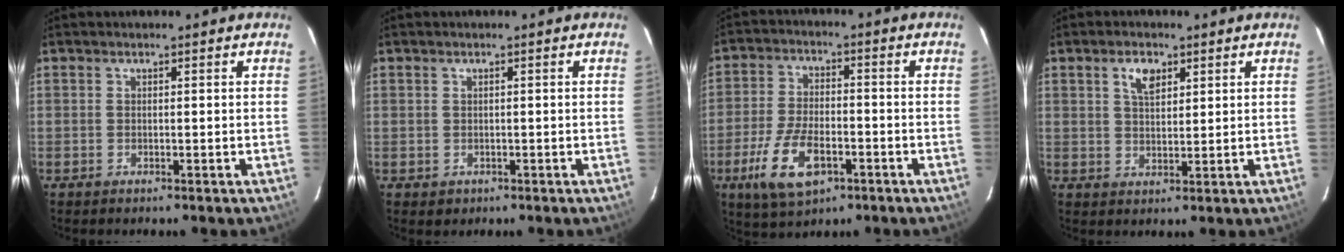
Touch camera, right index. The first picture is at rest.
{"total": 1.5, "force": [-0.1, 1.5, 0.2], "torque": [0.001, 0.000, 0.002]}
{"total": 11.6, "force": [-5.3, 5.4, 8.8], "torque": [-0.194, -0.013, -0.092]}
{"total": 4.3, "force": [2.2, 2.3, 2.9], "torque": [-0.051, 0.008, 0.040]}